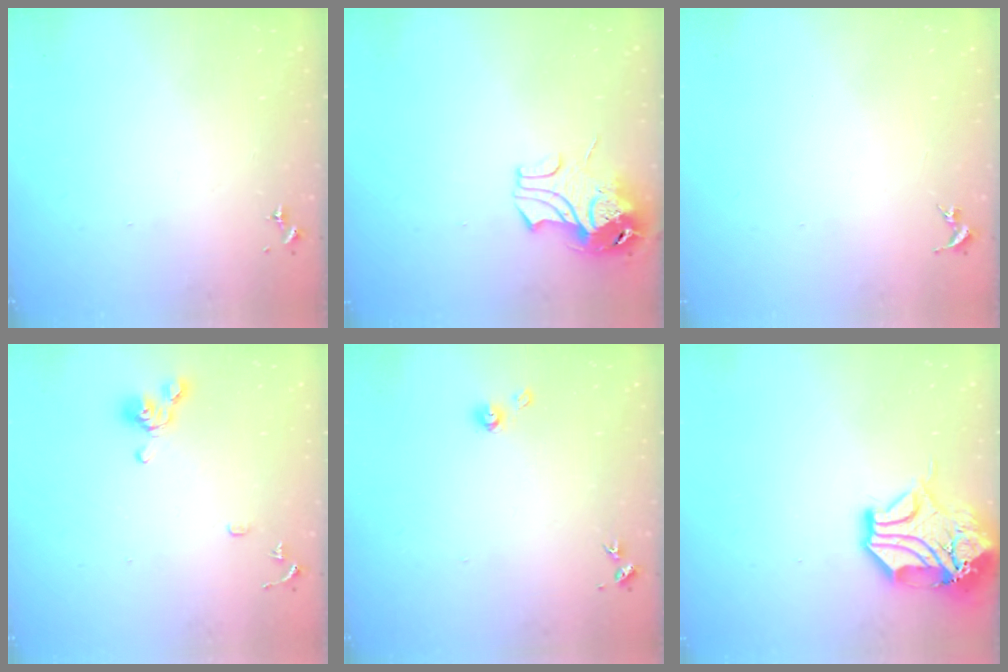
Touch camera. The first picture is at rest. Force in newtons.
{"total": 9.7, "press": 9.6, "slide": 1.4}
{"total": 0.0}
{"total": 9.8, "press": 9.7, "slide": 1.4}
{"total": 4.9, "press": 4.9, "slide": 0.5}
{"total": 15.9, "press": 15.7, "slide": 2.2}